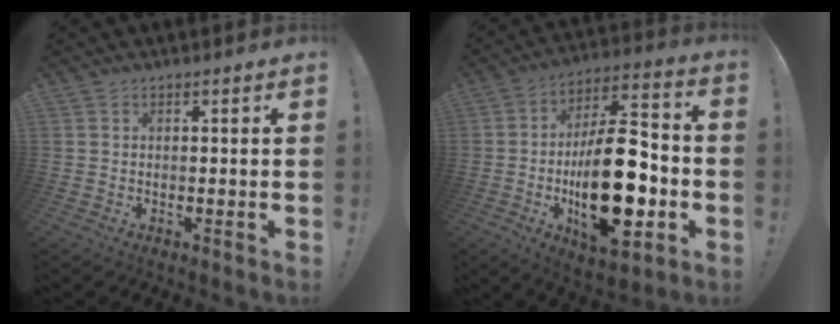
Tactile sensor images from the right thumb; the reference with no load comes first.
{"total": 25.4, "force": [-5.5, 11.8, 21.8], "torque": [-0.368, 0.026, -0.079]}